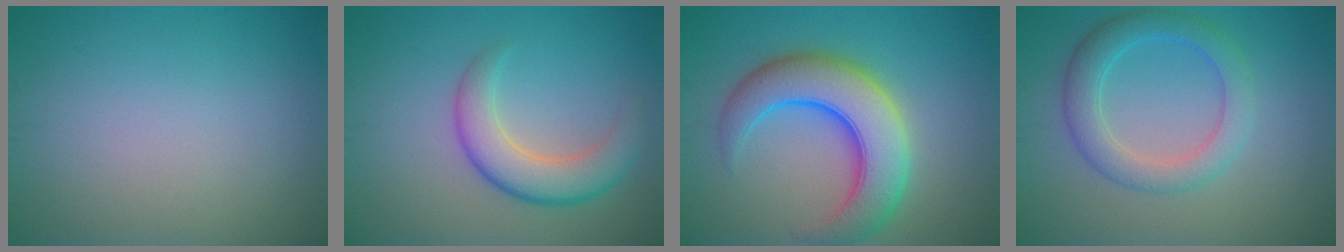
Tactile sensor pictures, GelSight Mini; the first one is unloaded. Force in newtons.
{"total": 4.9, "press": 4.9, "slide": 0.2}
{"total": 8.7, "press": 8.7, "slide": 0.3}
{"total": 4.2, "press": 4.2, "slide": 0.0}